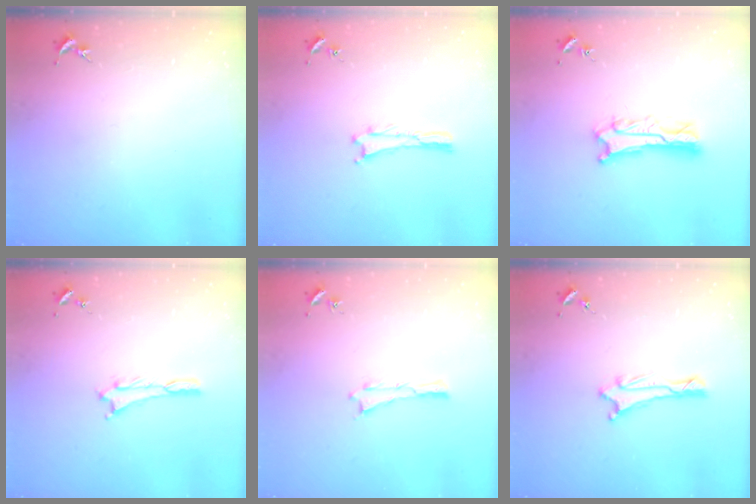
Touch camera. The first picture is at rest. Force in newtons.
{"total": 0.0}
{"total": 5.0, "press": 4.9, "slide": 0.5}
{"total": 0.7, "press": 0.7, "slide": 0.3}
{"total": 0.0}
{"total": 1.5, "press": 1.5, "slide": 0.2}